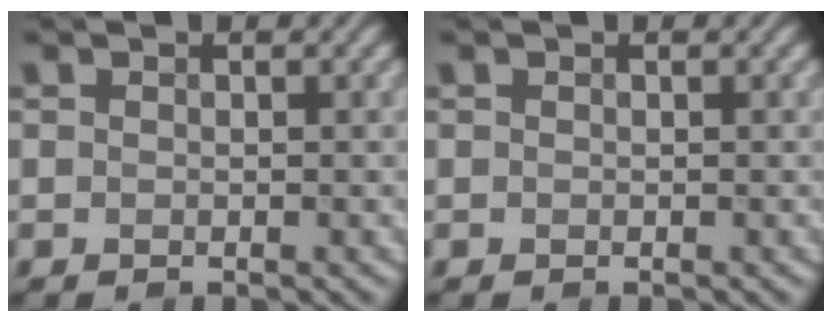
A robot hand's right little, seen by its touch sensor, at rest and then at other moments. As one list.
[{"total": 0.0}]